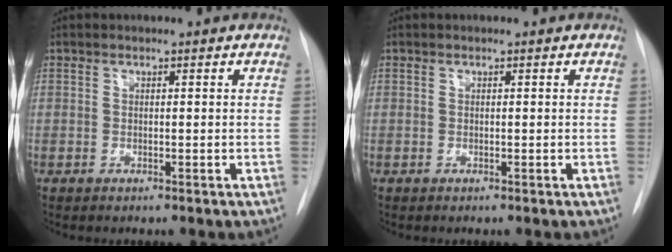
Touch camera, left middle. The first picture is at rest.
{"total": 0.0}